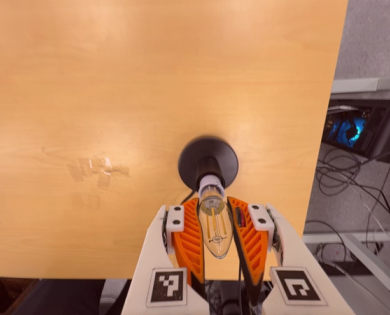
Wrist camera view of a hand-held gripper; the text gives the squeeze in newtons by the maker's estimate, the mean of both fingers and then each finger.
{"total": 22.3, "left": 24.7, "right": 19.9}